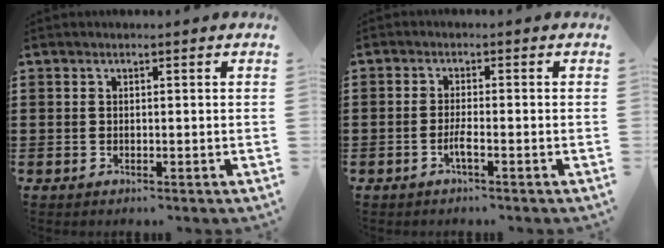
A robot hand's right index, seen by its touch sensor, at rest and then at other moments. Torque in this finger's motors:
{"motor_torque": [2.14, 0.00, 0.02, -0.09]}